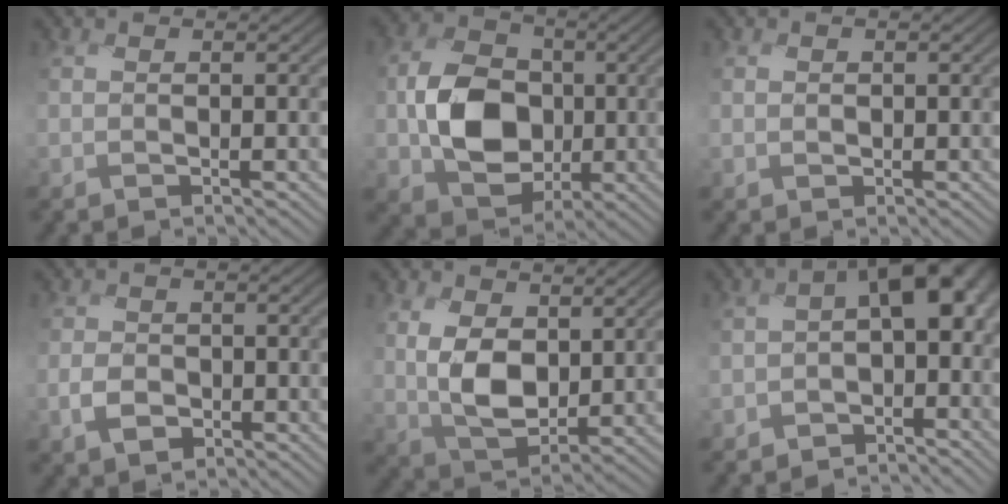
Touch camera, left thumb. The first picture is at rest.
{"total": 9.5, "force": [-1.3, 7.4, 5.8], "torque": [-0.119, 0.002, -0.027]}
{"total": 0.7, "force": [-0.2, 0.6, 0.2], "torque": [-0.004, -0.001, -0.004]}
{"total": 2.7, "force": [-1.9, 1.8, 0.6], "torque": [-0.005, -0.006, -0.043]}
{"total": 7.8, "force": [1.4, 5.1, 5.7], "torque": [-0.149, -0.010, 0.029]}
{"total": 8.8, "force": [-2.0, 5.8, 6.2], "torque": [-0.100, -0.018, -0.044]}